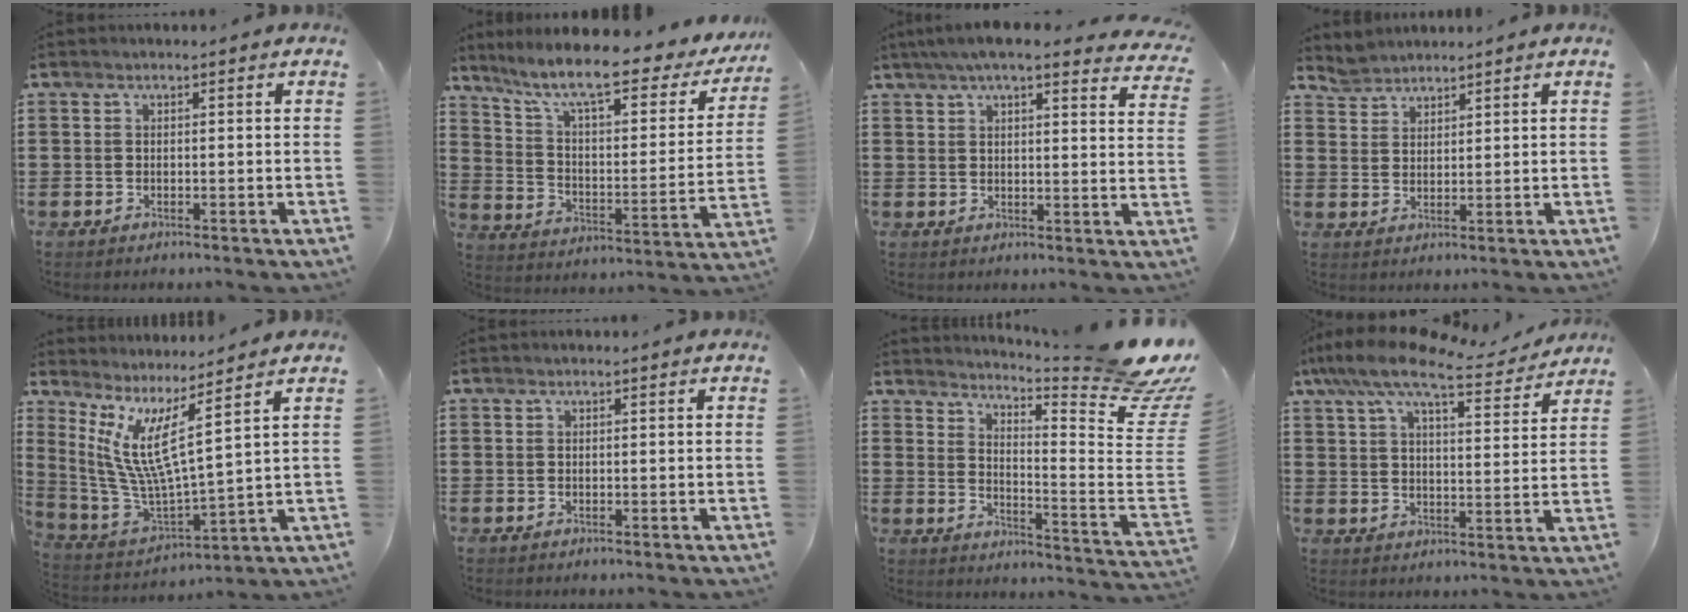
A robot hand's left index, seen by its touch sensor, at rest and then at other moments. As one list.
[{"total": 10.3, "force": [8.1, 1.0, 6.3], "torque": [-0.144, -0.053, 0.132]}, {"total": 5.6, "force": [4.8, 0.7, 3.0], "torque": [-0.072, -0.009, 0.085]}, {"total": 3.1, "force": [3.0, 0.9, -0.3], "torque": [-0.005, -0.002, 0.059]}, {"total": 8.5, "force": [4.4, 1.2, 7.2], "torque": [-0.177, -0.054, 0.071]}, {"total": 0.0}, {"total": 9.8, "force": [7.9, 0.9, 5.8], "torque": [-0.099, -0.075, 0.128]}, {"total": 10.8, "force": [8.6, 2.1, 6.1], "torque": [-0.132, -0.038, 0.146]}]